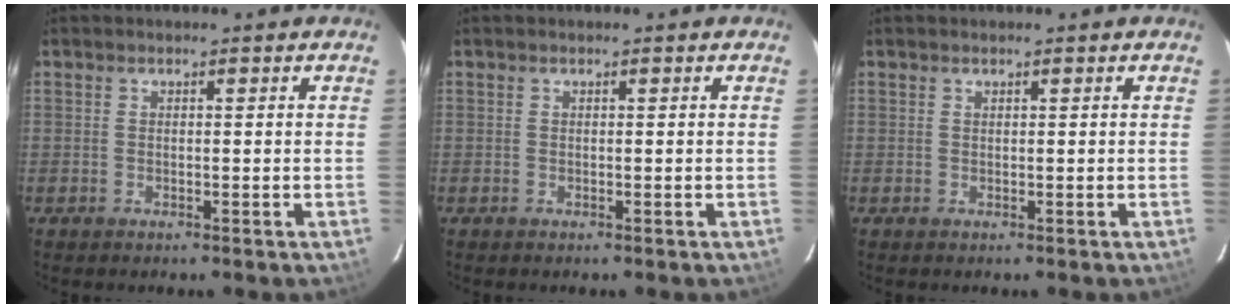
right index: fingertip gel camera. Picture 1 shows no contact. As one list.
[{"total": 0.0}, {"total": 0.0}]